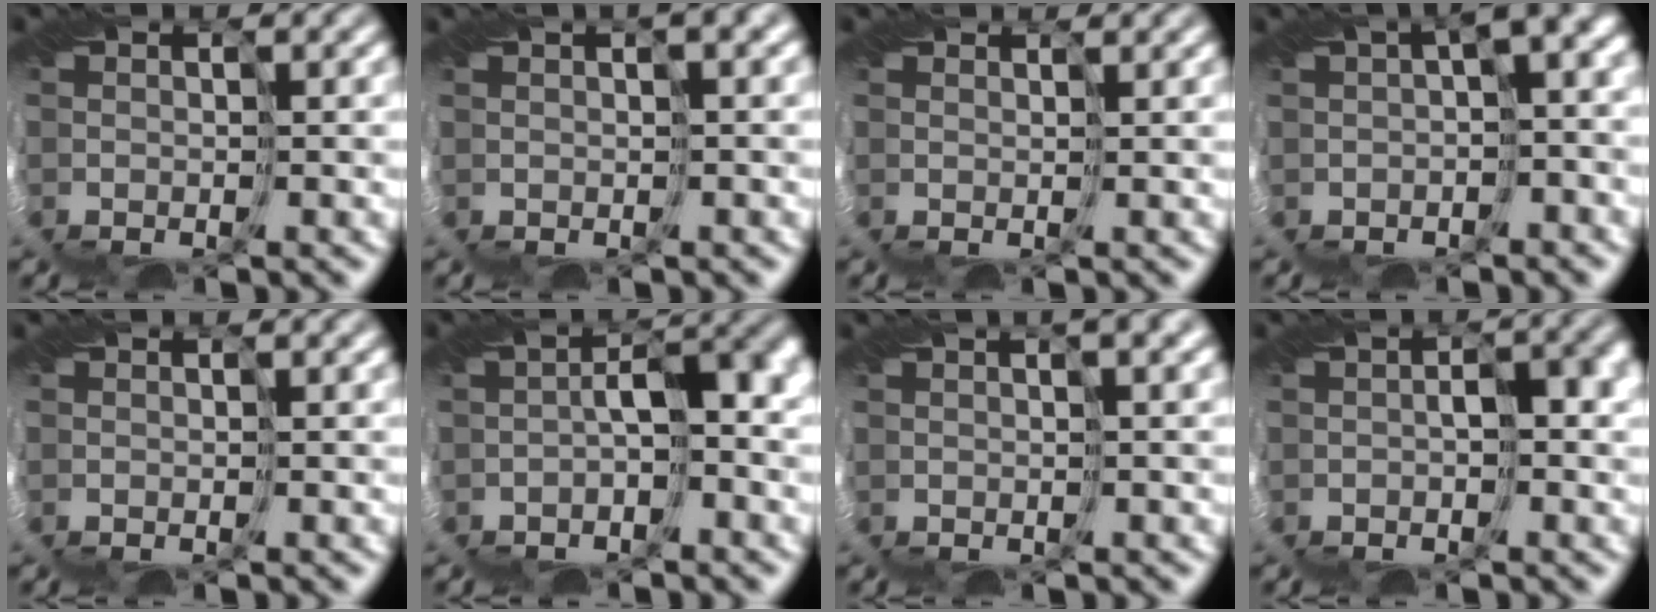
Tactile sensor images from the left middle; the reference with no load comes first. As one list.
[{"total": 3.7, "force": [2.0, 1.0, 2.9], "torque": [-0.035, 0.016, 0.017]}, {"total": 2.5, "force": [2.3, 0.5, 0.7], "torque": [-0.011, 0.005, 0.022]}, {"total": 5.8, "force": [0.9, 2.1, 5.3], "torque": [-0.075, 0.011, 0.006]}, {"total": 0.0}, {"total": 5.0, "force": [-1.0, 2.0, 4.5], "torque": [-0.065, 0.007, -0.018]}, {"total": 4.1, "force": [2.3, 1.1, 3.2], "torque": [-0.039, 0.017, 0.018]}, {"total": 3.2, "force": [-0.2, 1.4, 2.9], "torque": [-0.037, 0.005, -0.005]}]